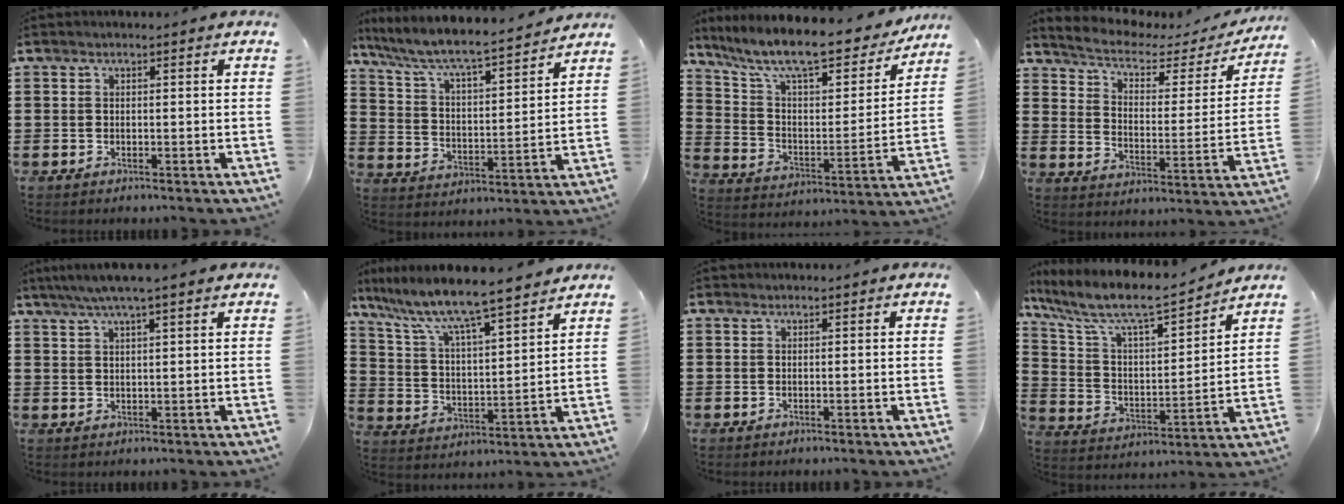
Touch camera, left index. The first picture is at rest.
{"total": 6.3, "force": [5.7, 0.3, 2.6], "torque": [-0.077, -0.043, 0.089]}
{"total": 11.6, "force": [9.6, 1.7, 6.2], "torque": [-0.150, -0.062, 0.163]}
{"total": 3.8, "force": [2.9, 1.5, 2.0], "torque": [-0.058, -0.019, 0.040]}
{"total": 4.5, "force": [3.3, 0.0, 3.0], "torque": [-0.065, -0.003, 0.058]}
{"total": 8.2, "force": [7.2, 0.4, 4.0], "torque": [-0.108, -0.049, 0.117]}
{"total": 0.0}
{"total": 8.8, "force": [7.3, 1.7, 4.6], "torque": [-0.122, -0.050, 0.120]}